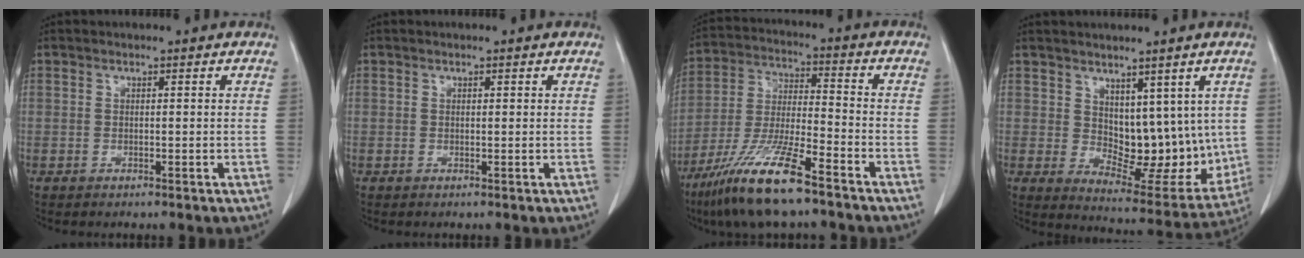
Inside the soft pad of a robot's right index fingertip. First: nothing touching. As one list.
[{"total": 0.0}, {"total": 14.0, "force": [-9.5, 1.4, 10.2], "torque": [-0.212, -0.030, -0.177]}, {"total": 11.5, "force": [2.6, 6.6, 9.0], "torque": [-0.105, -0.008, 0.063]}]